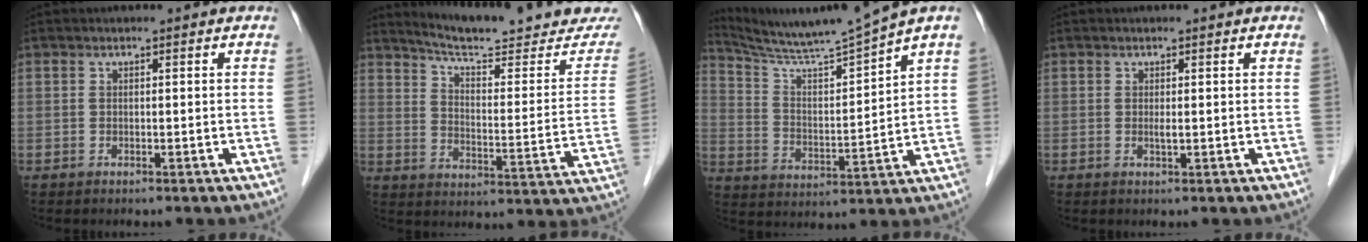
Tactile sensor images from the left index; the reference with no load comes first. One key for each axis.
{"total": 20.7, "fx": 19.0, "fy": 2.1, "fz": 7.9, "tx": -0.105, "ty": -0.058, "tz": 0.246}
{"total": 11.4, "fx": 10.3, "fy": -2.9, "fz": 3.8, "tx": -0.074, "ty": -0.026, "tz": 0.188}
{"total": 0.8, "fx": 0.1, "fy": 0.1, "fz": 0.8, "tx": -0.020, "ty": -0.003, "tz": 0.002}